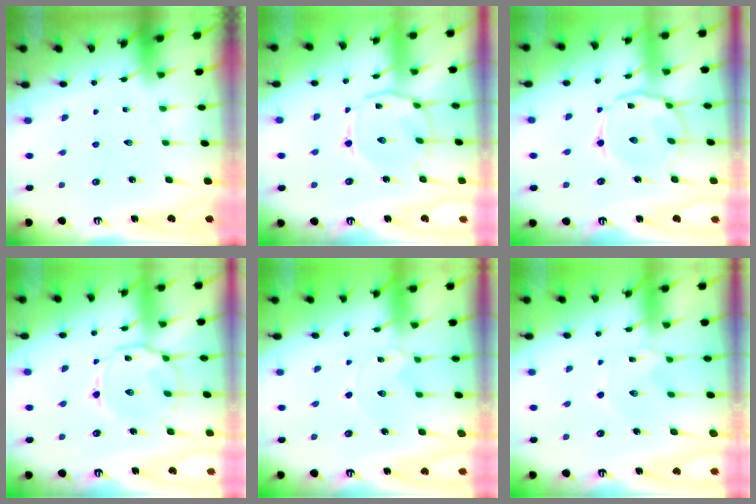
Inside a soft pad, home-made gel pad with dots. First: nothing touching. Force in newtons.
{"total": 8.4, "press": 8.4, "slide": 0.6}
{"total": 10.0, "press": 10.0, "slide": 0.9}
{"total": 10.7, "press": 10.7, "slide": 0.8}
{"total": 0.0}
{"total": 0.8, "press": 0.8, "slide": 0.2}